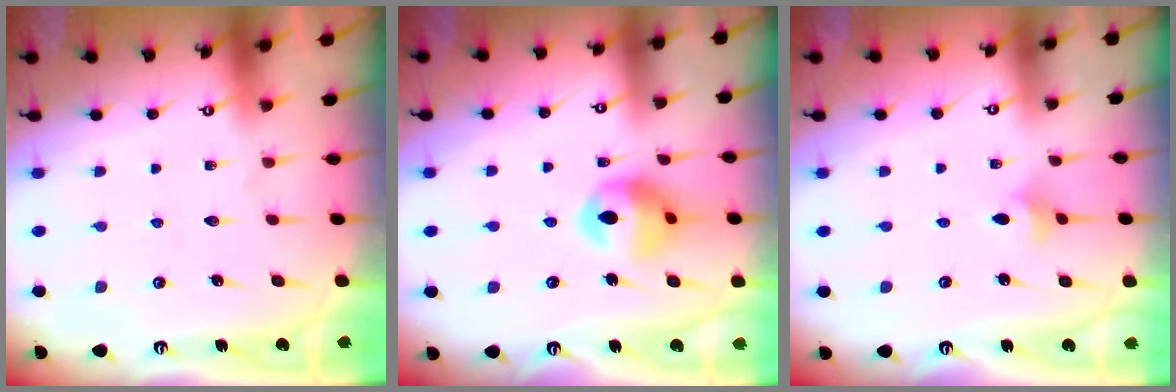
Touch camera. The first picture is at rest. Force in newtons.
{"total": 13.1, "press": 12.3, "slide": 4.4}
{"total": 2.5, "press": 2.4, "slide": 0.6}